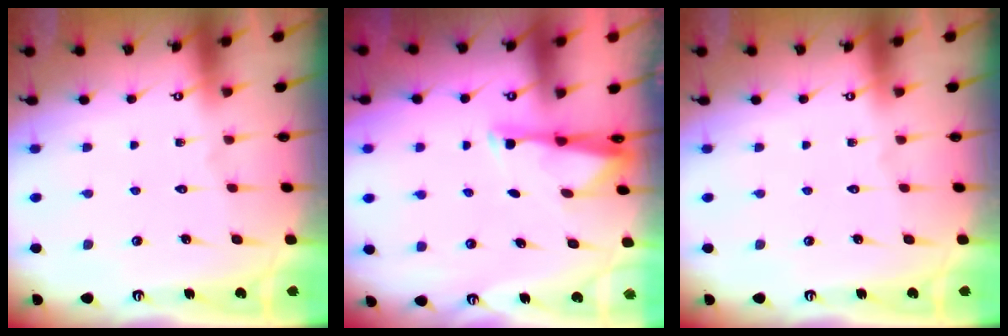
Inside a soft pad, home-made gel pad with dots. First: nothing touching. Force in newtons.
{"total": 2.8, "press": 2.8, "slide": 0.6}
{"total": 0.0}